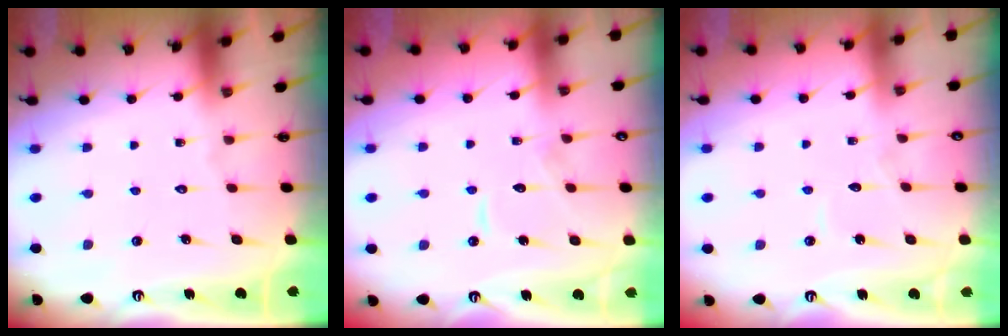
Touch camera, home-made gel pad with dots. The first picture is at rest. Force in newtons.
{"total": 7.1, "press": 7.1, "slide": 0.7}
{"total": 3.0, "press": 3.0, "slide": 0.3}